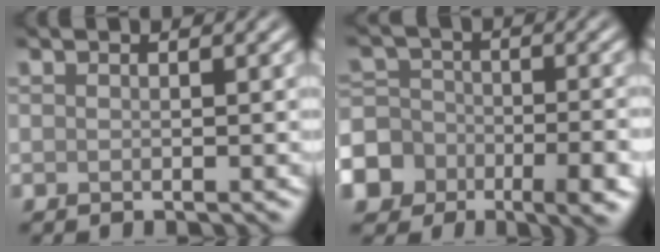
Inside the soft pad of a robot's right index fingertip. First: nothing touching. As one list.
[{"total": 12.5, "force": [-7.1, 9.3, 4.5], "torque": [-0.078, -0.033, -0.133]}]